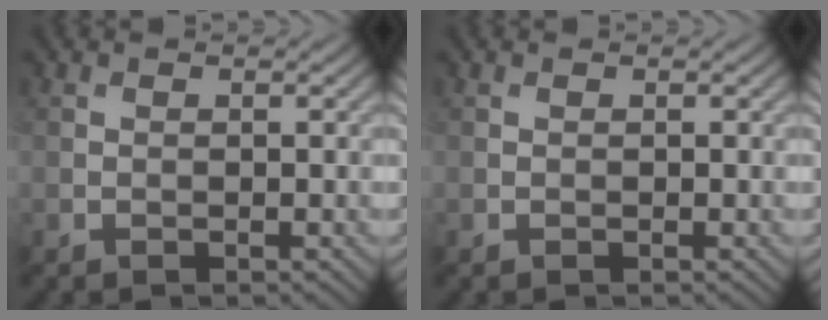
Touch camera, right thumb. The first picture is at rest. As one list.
[{"total": 0.0}]